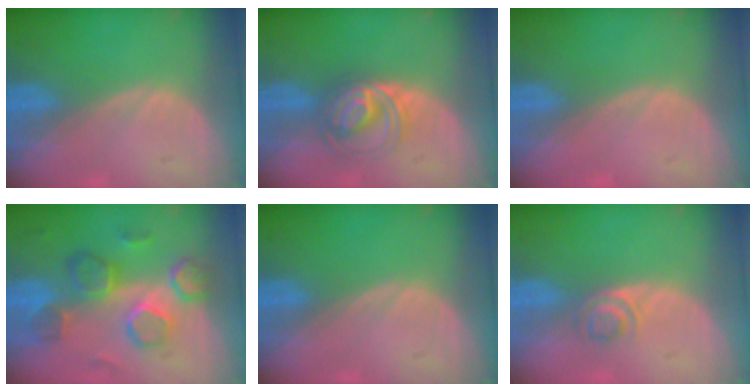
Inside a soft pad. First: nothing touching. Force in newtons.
{"total": 6.0, "press": 5.6, "slide": 2.1}
{"total": 0.5, "press": 0.0, "slide": 0.5}
{"total": 9.1, "press": 8.6, "slide": 3.0}
{"total": 0.0}
{"total": 2.8, "press": 2.7, "slide": 1.0}